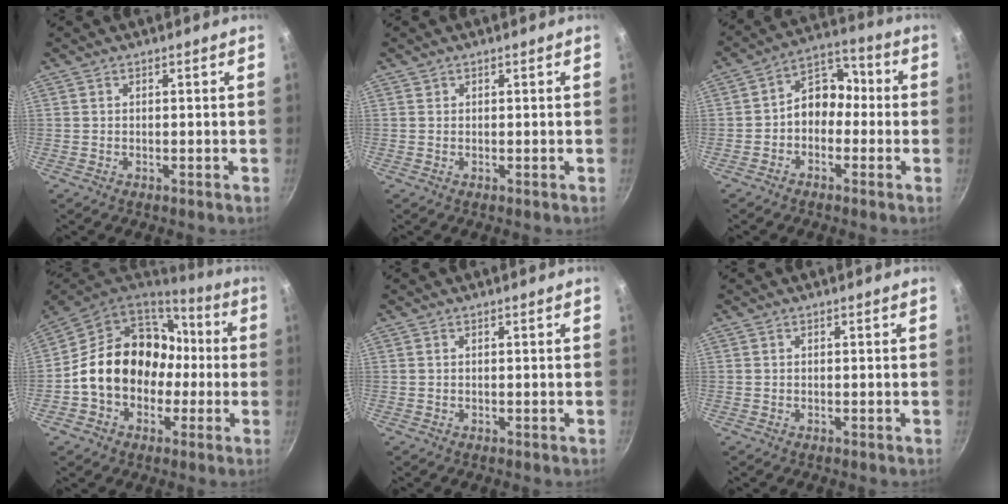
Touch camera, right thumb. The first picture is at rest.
{"total": 0.0}
{"total": 8.8, "force": [-1.3, 6.8, 5.4], "torque": [-0.035, 0.045, -0.041]}
{"total": 19.0, "force": [-0.8, 15.2, 11.2], "torque": [-0.151, 0.060, -0.013]}
{"total": 0.0}
{"total": 0.0}